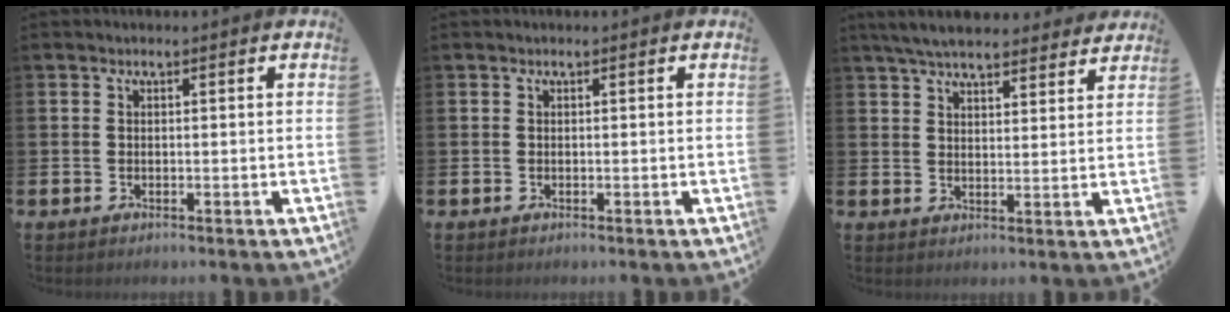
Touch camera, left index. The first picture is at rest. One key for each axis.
{"total": 0.0}
{"total": 6.0, "fx": 5.7, "fy": 1.1, "fz": 1.5, "tx": -0.042, "ty": -0.021, "tz": 0.103}